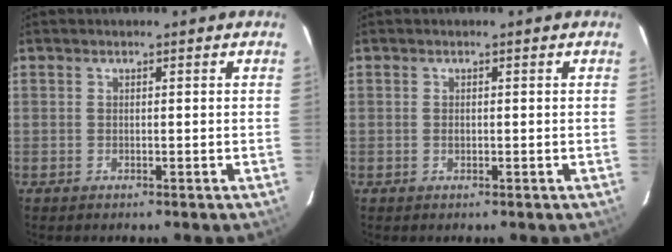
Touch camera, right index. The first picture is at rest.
{"total": 0.6, "force": [-0.1, 0.5, 0.3], "torque": [-0.004, -0.001, 0.000]}